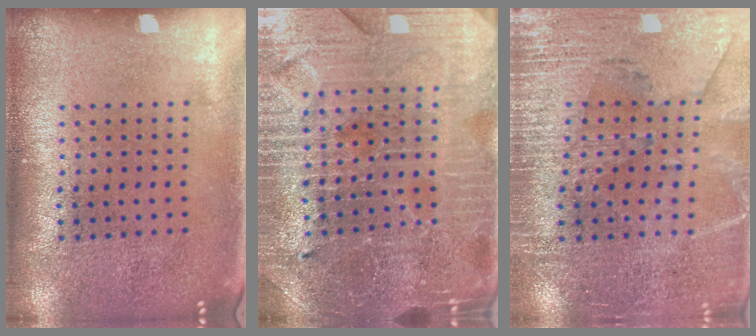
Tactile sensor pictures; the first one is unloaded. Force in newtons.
{"total": 3.9, "press": 3.8, "slide": 0.9}
{"total": 3.1, "press": 2.9, "slide": 1.1}